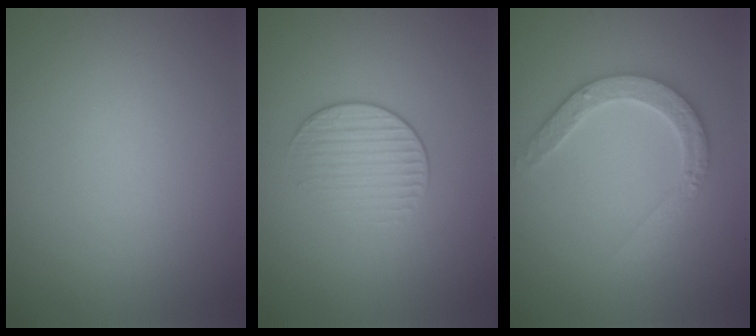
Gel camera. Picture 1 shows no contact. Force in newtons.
{"total": 1.7, "press": 1.1, "slide": 1.3}
{"total": 3.8, "press": 3.7, "slide": 0.8}